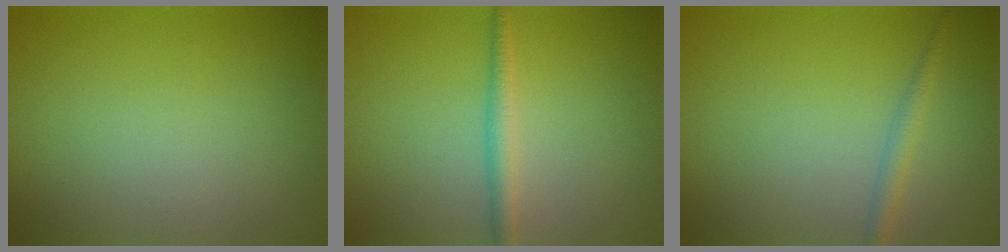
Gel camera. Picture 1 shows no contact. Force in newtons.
{"total": 2.0, "press": 2.0, "slide": 0.0}
{"total": 1.6, "press": 1.5, "slide": 0.2}